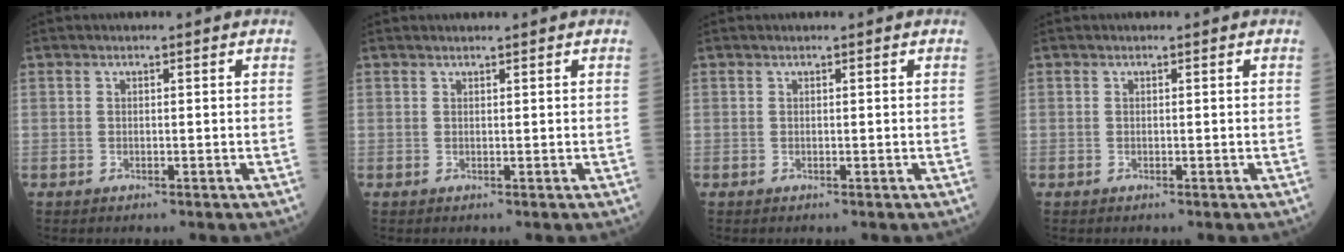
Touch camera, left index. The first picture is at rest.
{"total": 0.9, "force": [0.9, -0.1, 0.2], "torque": [-0.008, 0.005, 0.017]}
{"total": 0.0}
{"total": 0.0}